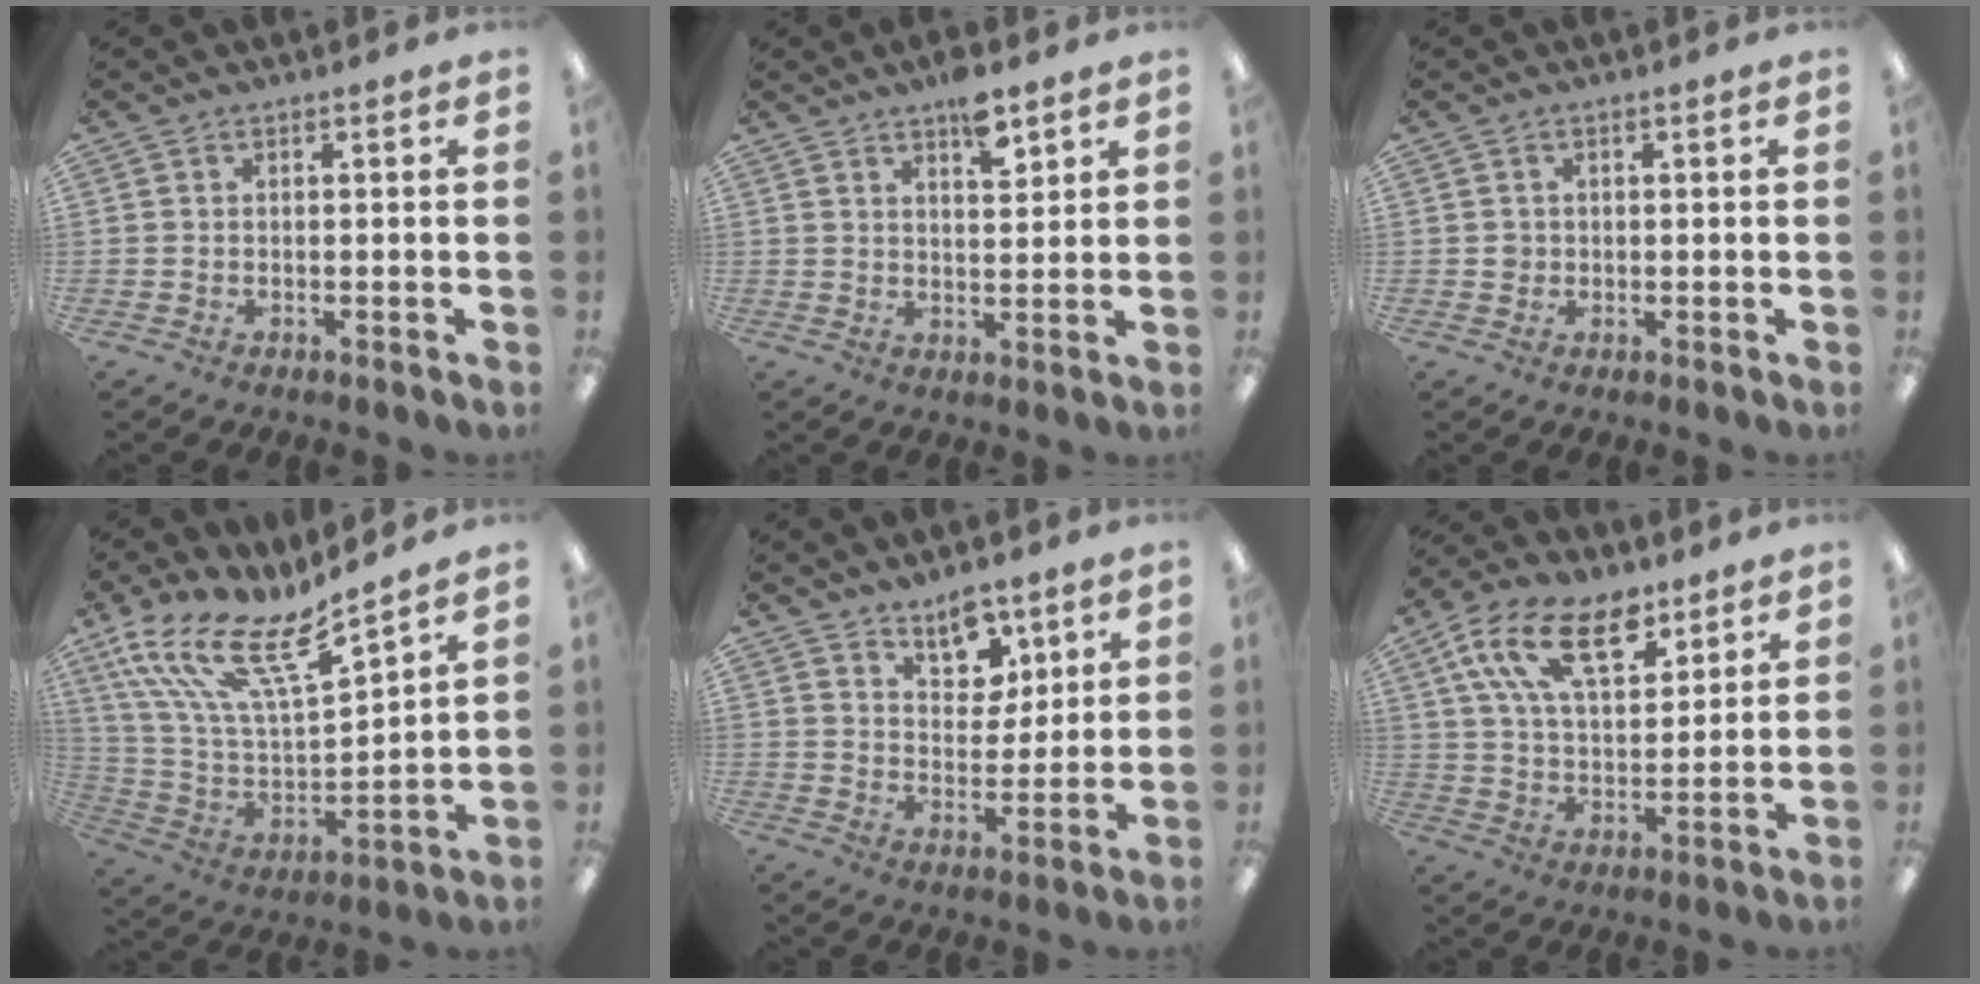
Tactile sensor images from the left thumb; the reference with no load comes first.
{"total": 7.1, "force": [4.9, 2.7, 4.4], "torque": [-0.057, -0.027, 0.079]}
{"total": 1.7, "force": [0.1, 1.6, 0.4], "torque": [-0.010, 0.007, -0.001]}
{"total": 18.8, "force": [12.8, 5.5, 12.6], "torque": [-0.258, -0.081, 0.223]}
{"total": 9.2, "force": [6.8, 5.1, 3.5], "torque": [-0.036, -0.043, 0.122]}
{"total": 17.4, "force": [9.7, 9.3, 11.1], "torque": [-0.192, -0.024, 0.173]}